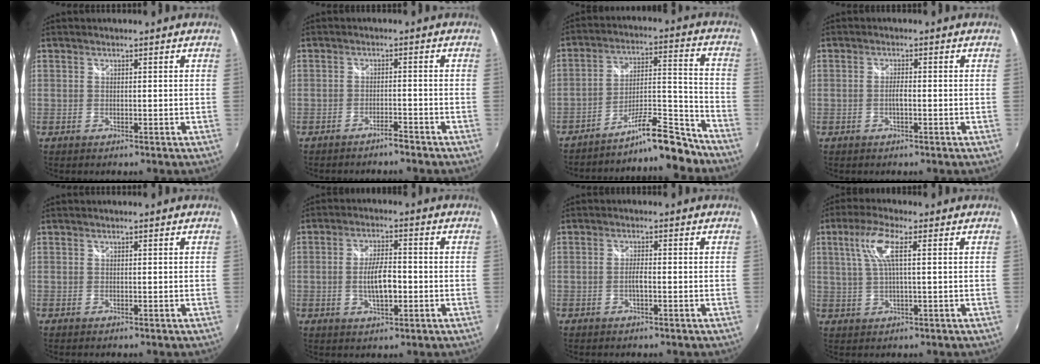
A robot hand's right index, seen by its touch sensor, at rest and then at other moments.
{"total": 2.5, "force": [-2.3, 0.3, 0.8], "torque": [-0.025, -0.002, -0.037]}
{"total": 13.4, "force": [-12.0, 2.0, 5.5], "torque": [-0.091, 0.027, -0.188]}
{"total": 1.6, "force": [-0.6, 0.3, 1.5], "torque": [-0.031, 0.002, -0.011]}
{"total": 0.0}
{"total": 6.8, "force": [-1.4, 2.3, 6.2], "torque": [-0.118, 0.000, -0.019]}
{"total": 1.8, "force": [-0.7, 0.3, 1.7], "torque": [-0.036, 0.003, -0.013]}
{"total": 6.7, "force": [1.9, 1.1, 6.4], "torque": [-0.126, 0.008, 0.041]}